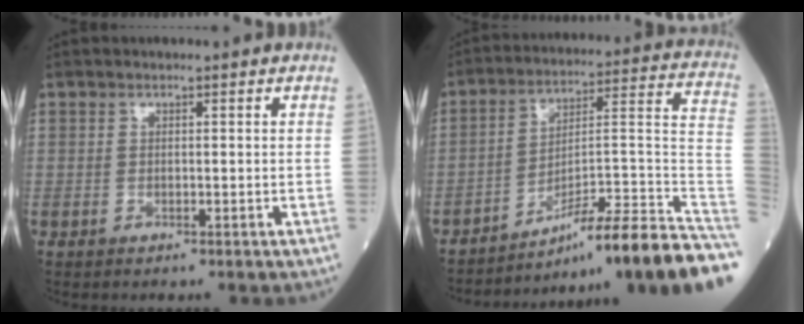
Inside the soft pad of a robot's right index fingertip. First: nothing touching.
{"total": 22.3, "force": [-16.8, -0.8, 14.7], "torque": [-0.125, 0.021, -0.258]}